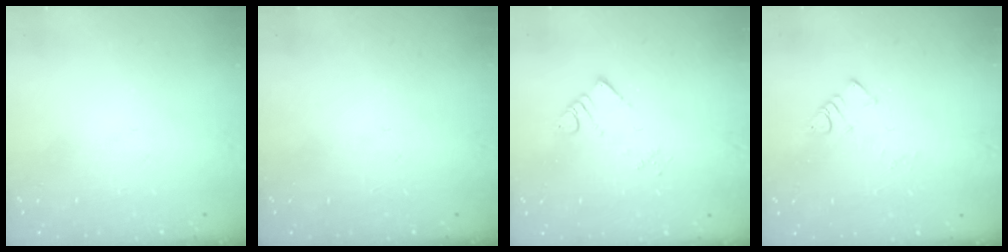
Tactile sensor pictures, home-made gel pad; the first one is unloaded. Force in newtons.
{"total": 0.0}
{"total": 3.3, "press": 3.3, "slide": 0.1}
{"total": 4.0, "press": 4.0, "slide": 0.4}